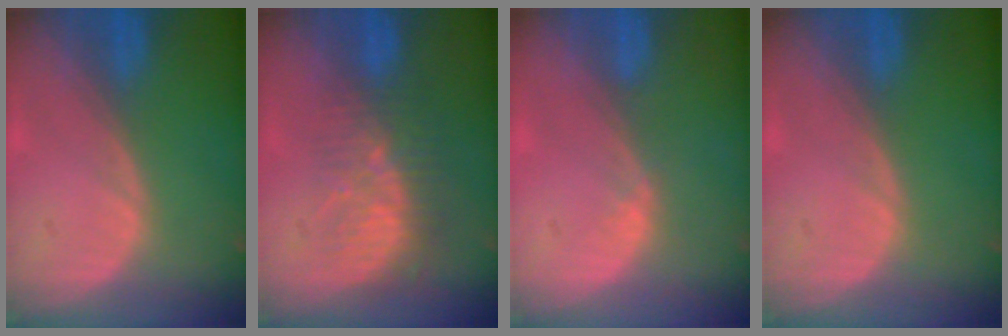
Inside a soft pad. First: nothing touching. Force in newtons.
{"total": 8.6, "press": 7.4, "slide": 4.3}
{"total": 1.0, "press": 0.8, "slide": 0.6}
{"total": 0.0}